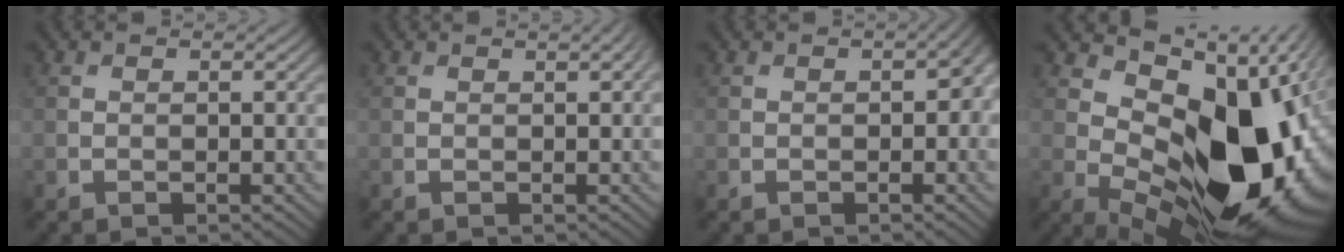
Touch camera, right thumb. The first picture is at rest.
{"total": 1.2, "force": [0.7, 0.1, 1.0], "torque": [-0.017, 0.002, 0.007]}
{"total": 2.8, "force": [-0.2, 1.6, 2.3], "torque": [-0.030, -0.004, -0.004]}
{"total": 18.8, "force": [1.4, 10.9, 15.3], "torque": [-0.213, -0.019, 0.038]}